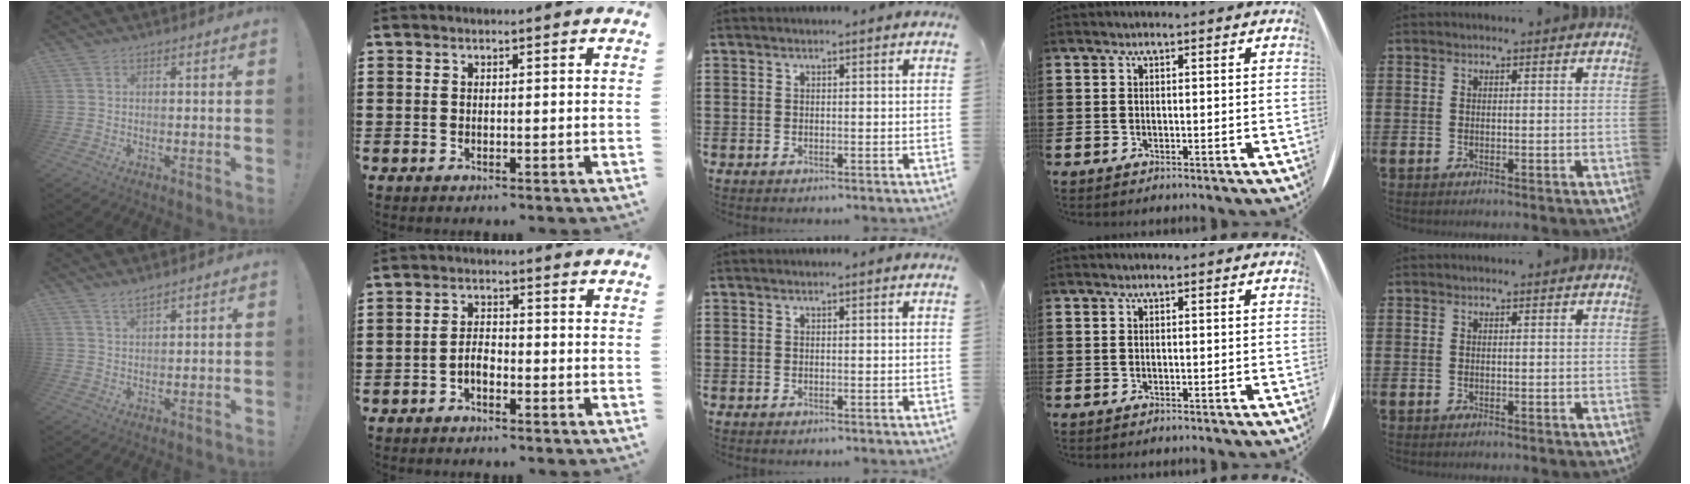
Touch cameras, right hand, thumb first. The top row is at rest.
{"thumb": {"total": 2.7, "force": [2.3, 0.4, 1.3], "torque": [-0.024, -0.015, 0.041]}, "index": {"total": 2.7, "force": [-1.4, 1.4, 1.8], "torque": [-0.043, 0.004, -0.030]}}